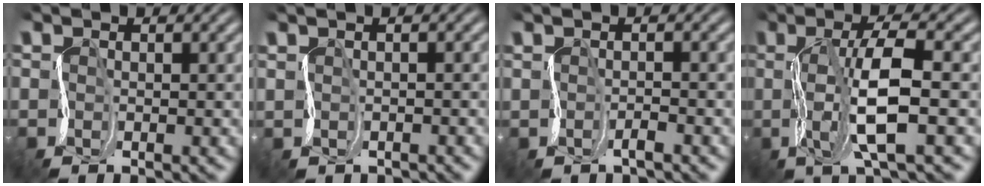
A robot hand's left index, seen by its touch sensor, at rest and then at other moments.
{"total": 1.3, "force": [0.8, -0.4, -1.0], "torque": [0.021, 0.009, 0.004]}
{"total": 0.8, "force": [0.4, -0.6, -0.3], "torque": [0.005, 0.010, -0.006]}
{"total": 5.5, "force": [0.5, 1.0, 5.4], "torque": [-0.114, 0.018, 0.000]}